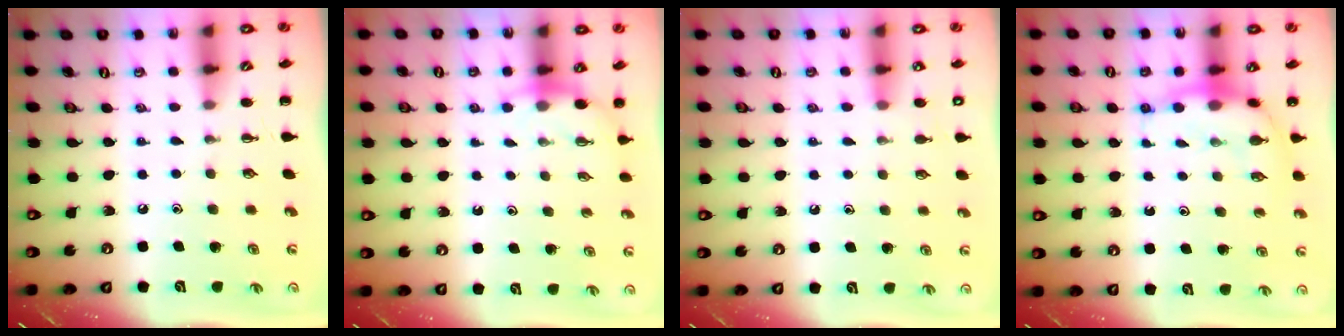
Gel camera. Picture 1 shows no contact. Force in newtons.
{"total": 3.0, "press": 2.9, "slide": 0.9}
{"total": 6.8, "press": 6.6, "slide": 1.9}
{"total": 7.4, "press": 7.4, "slide": 0.7}